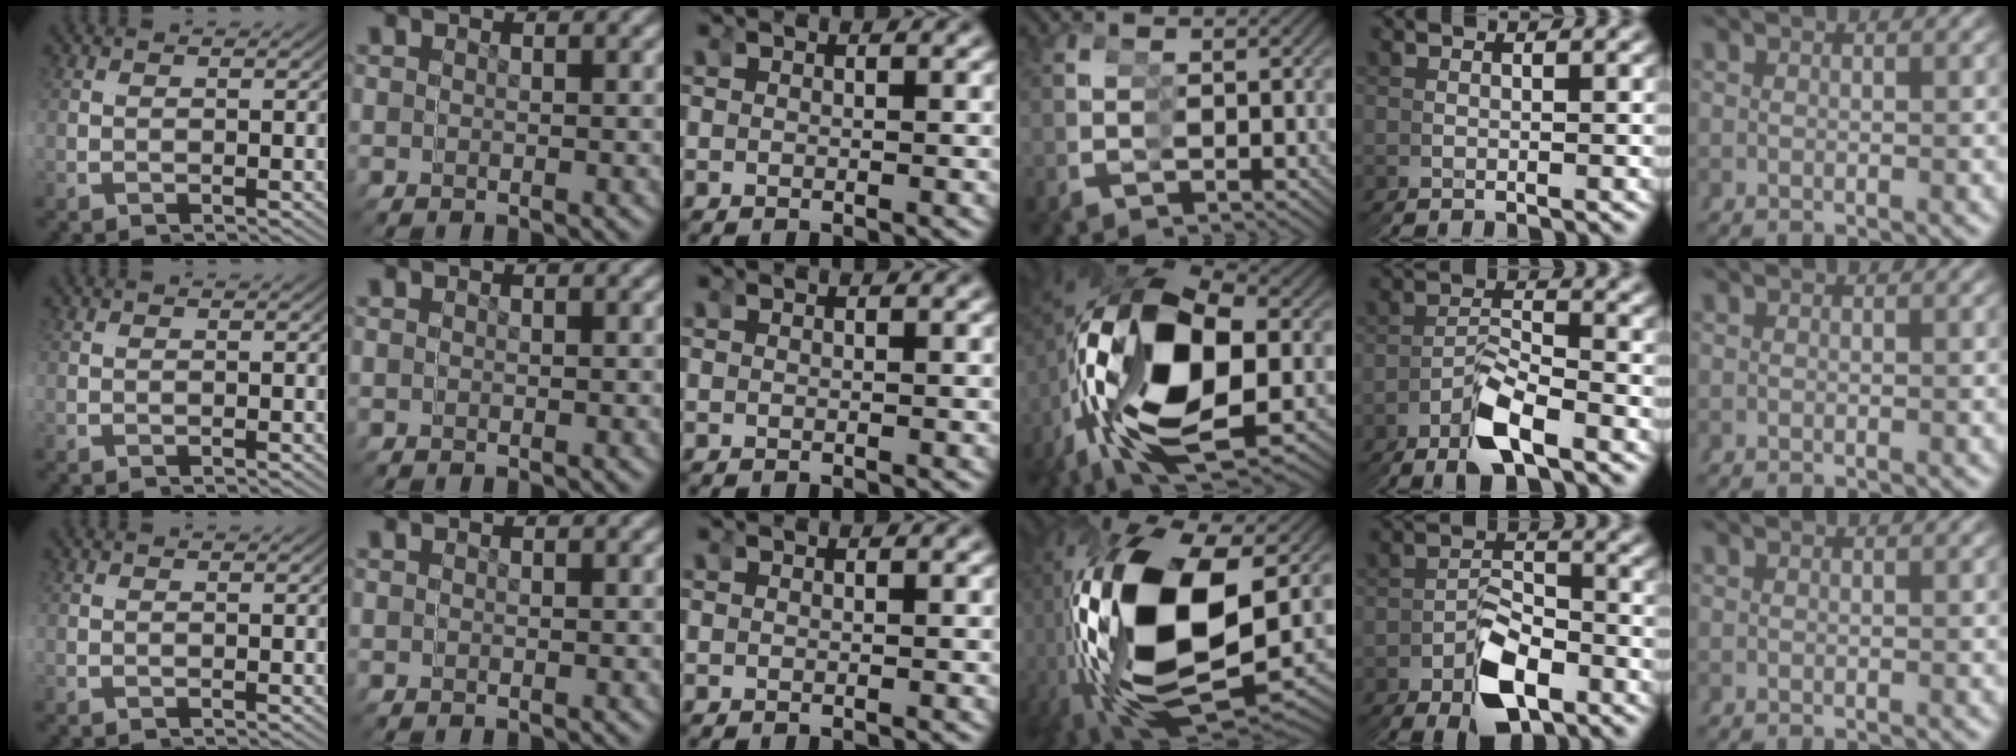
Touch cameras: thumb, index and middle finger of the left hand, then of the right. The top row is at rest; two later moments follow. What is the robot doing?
{"motion": "grasp_and_lifting", "object": "scissors"}